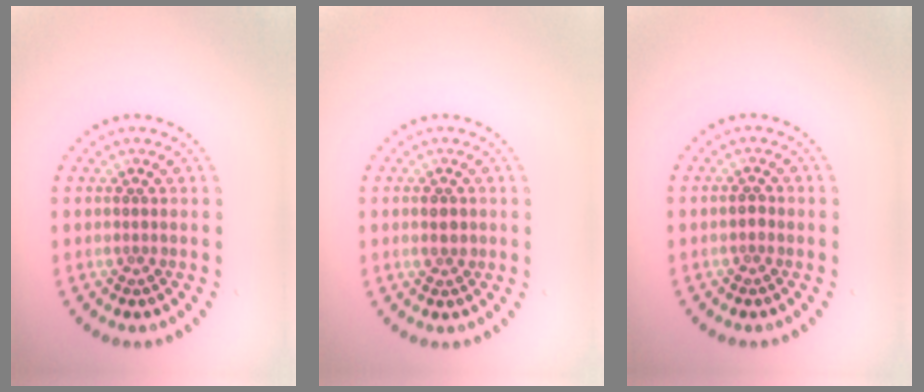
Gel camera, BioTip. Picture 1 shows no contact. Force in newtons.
{"total": 1.0, "press": 1.0, "slide": 0.0}
{"total": 0.7, "press": 0.7, "slide": 0.1}